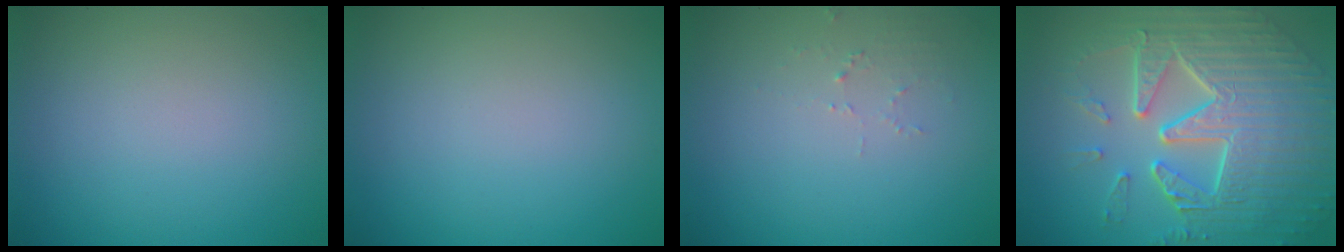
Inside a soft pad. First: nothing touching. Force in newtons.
{"total": 0.0}
{"total": 1.1, "press": 1.1, "slide": 0.1}
{"total": 9.6, "press": 6.6, "slide": 7.0}